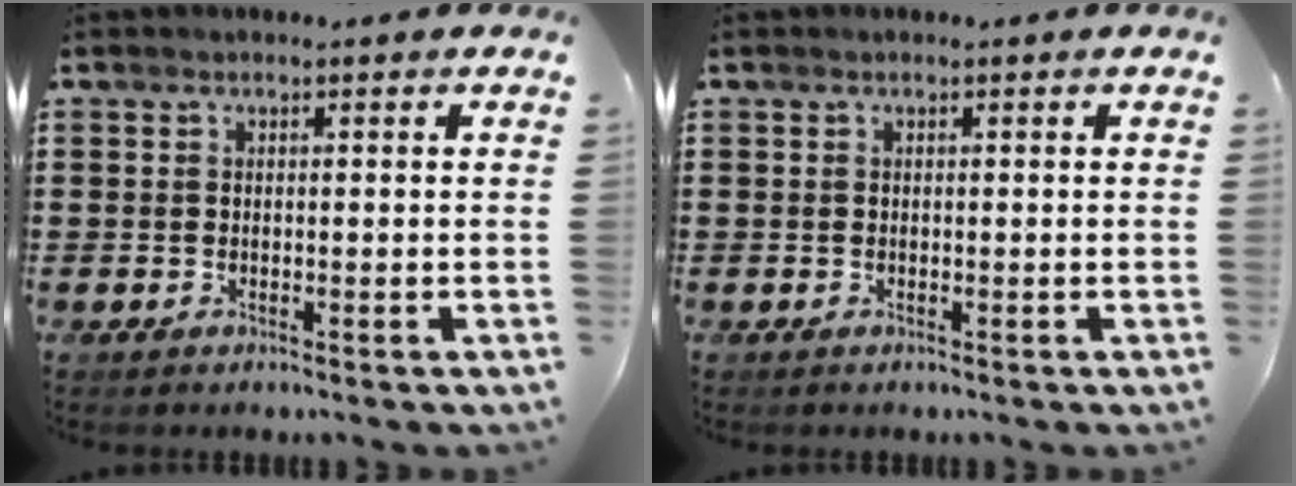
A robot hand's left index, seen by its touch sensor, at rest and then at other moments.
{"total": 0.0}